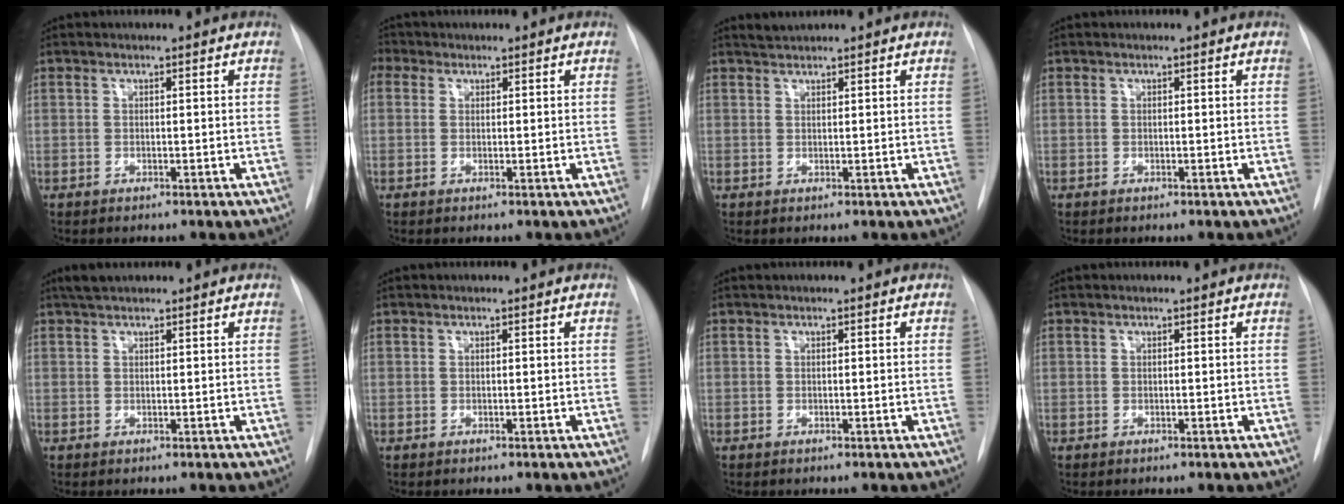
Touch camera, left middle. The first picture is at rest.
{"total": 2.9, "force": [1.3, 2.4, 0.9], "torque": [-0.021, 0.016, 0.022]}
{"total": 1.2, "force": [1.2, -0.2, -0.1], "torque": [-0.005, 0.005, 0.028]}
{"total": 0.0}
{"total": 2.1, "force": [1.8, 0.5, 0.9], "torque": [-0.020, 0.013, 0.034]}
{"total": 0.0}
{"total": 0.0}
{"total": 0.0}